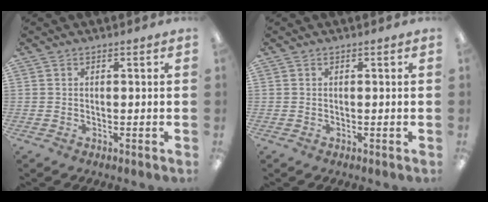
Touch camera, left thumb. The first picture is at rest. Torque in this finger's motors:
{"motor_torque": [-0.09, 0.09, 0.03, 0.18, 0.00]}